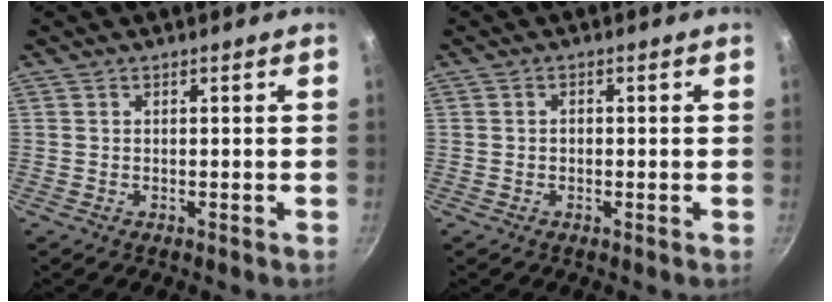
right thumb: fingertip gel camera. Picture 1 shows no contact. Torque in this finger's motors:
{"motor_torque": [-0.29, 0.07, -0.17, 0.03, 0.05]}